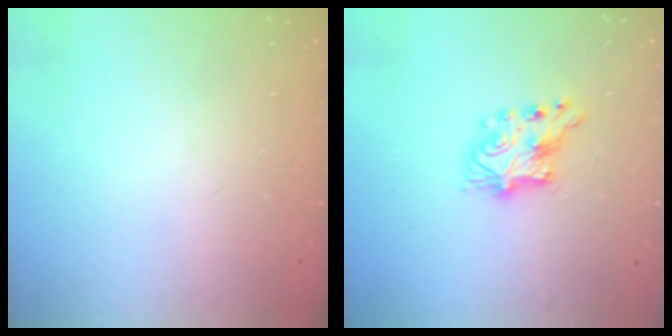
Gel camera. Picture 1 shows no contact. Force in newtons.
{"total": 7.5, "press": 7.5, "slide": 0.4}